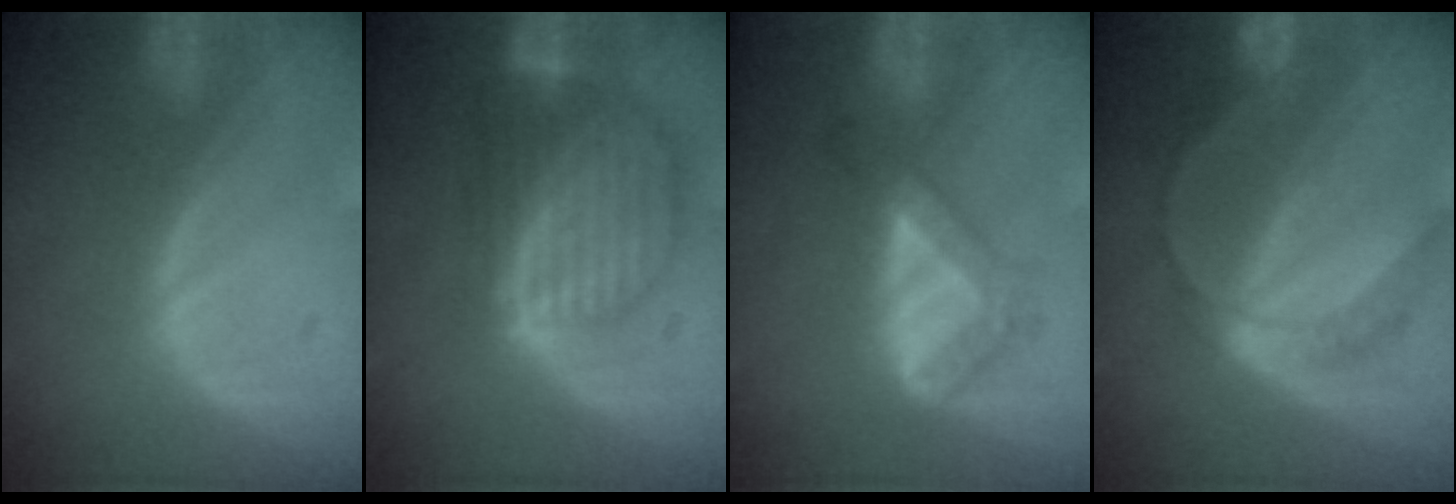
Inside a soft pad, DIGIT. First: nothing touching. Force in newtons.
{"total": 9.0, "press": 7.8, "slide": 4.5}
{"total": 5.3, "press": 4.6, "slide": 2.6}
{"total": 7.2, "press": 6.1, "slide": 4.0}